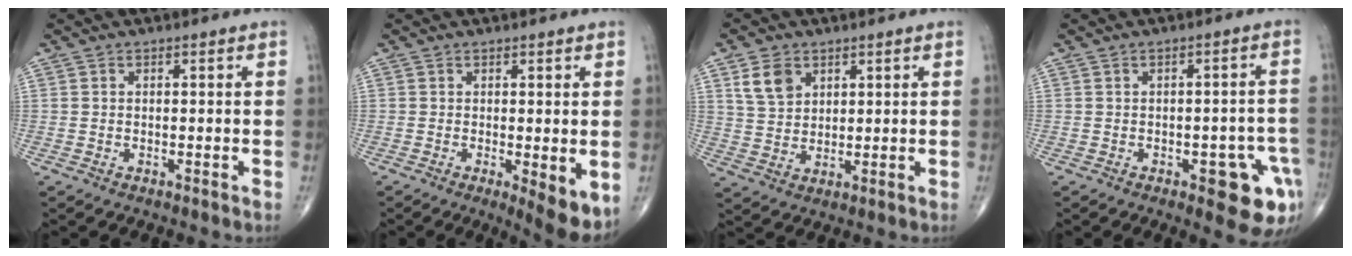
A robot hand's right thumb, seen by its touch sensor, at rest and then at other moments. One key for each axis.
{"total": 5.9, "fx": -0.9, "fy": 1.7, "fz": 5.6, "tx": -0.078, "ty": -0.019, "tz": -0.010}
{"total": 6.2, "fx": 3.1, "fy": 4.3, "fz": 3.1, "tx": -0.044, "ty": -0.012, "tz": 0.063}
{"total": 10.2, "fx": -4.1, "fy": 4.0, "fz": 8.4, "tx": -0.066, "ty": 0.016, "tz": -0.044}